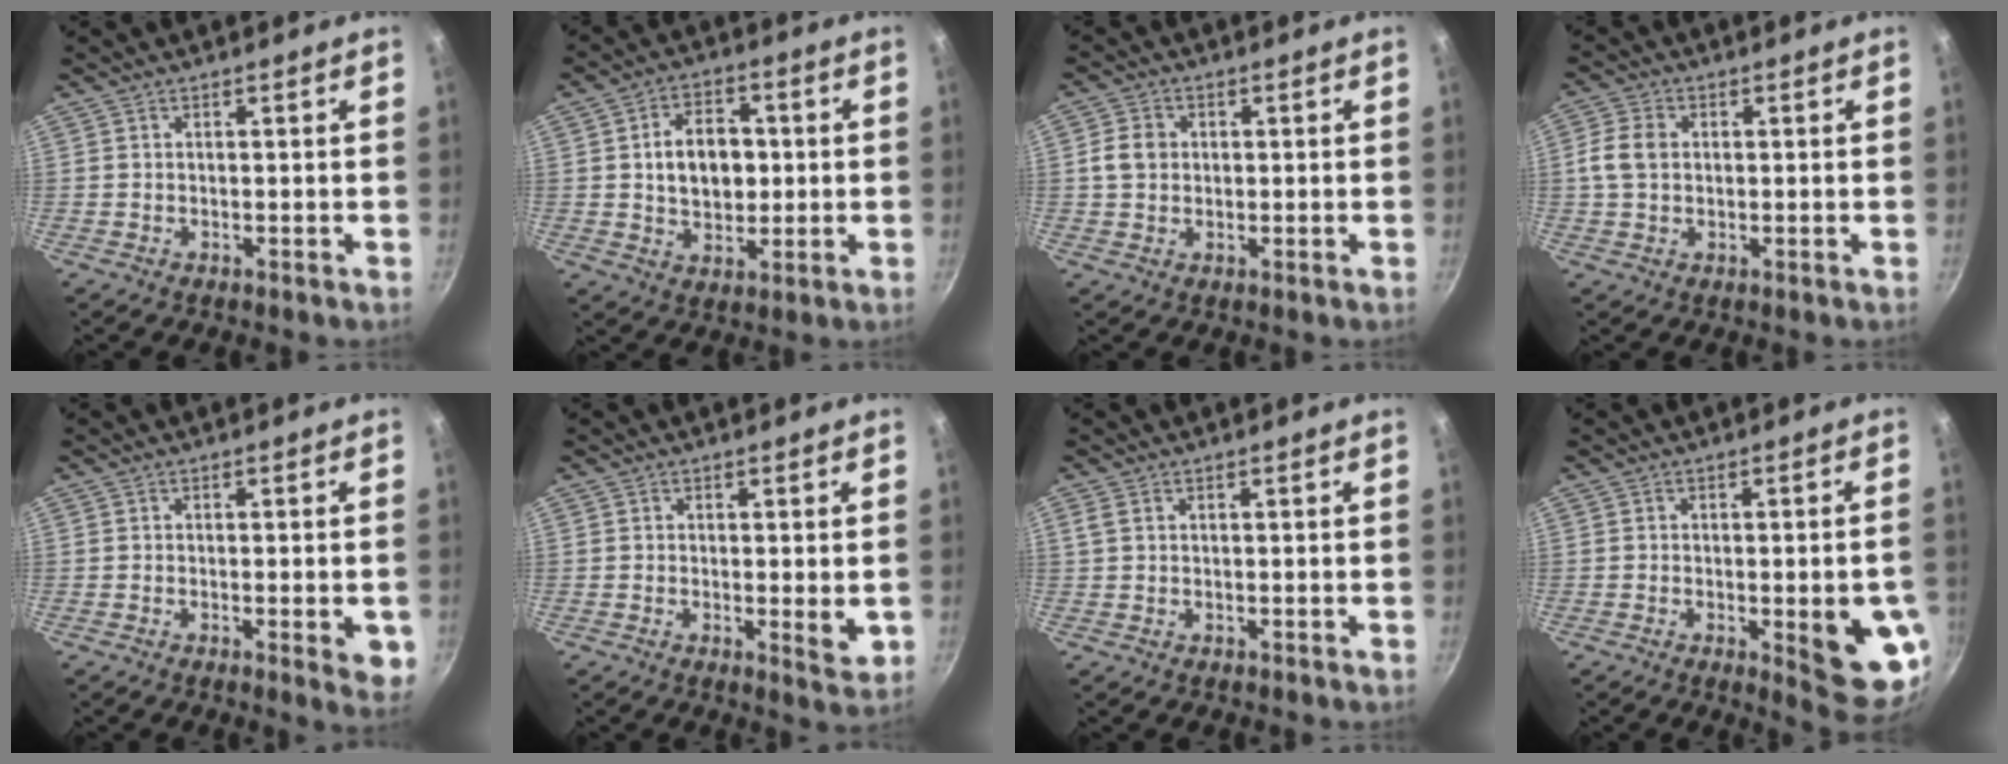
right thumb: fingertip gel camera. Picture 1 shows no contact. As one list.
[{"total": 10.5, "force": [0.8, 7.5, 7.3], "torque": [-0.088, 0.009, 0.012]}, {"total": 4.5, "force": [0.4, 3.8, 2.3], "torque": [-0.027, 0.006, 0.001]}, {"total": 5.5, "force": [0.5, 4.1, 3.6], "torque": [-0.062, 0.010, 0.004]}, {"total": 5.0, "force": [-1.2, 1.4, 4.7], "torque": [-0.051, -0.005, -0.016]}, {"total": 3.6, "force": [-0.1, 1.2, 3.4], "torque": [-0.052, -0.012, -0.001]}, {"total": 1.2, "force": [0.5, 0.8, 0.8], "torque": [-0.018, 0.003, 0.011]}, {"total": 12.4, "force": [-2.7, 3.7, 11.5], "torque": [-0.108, 0.003, -0.028]}]